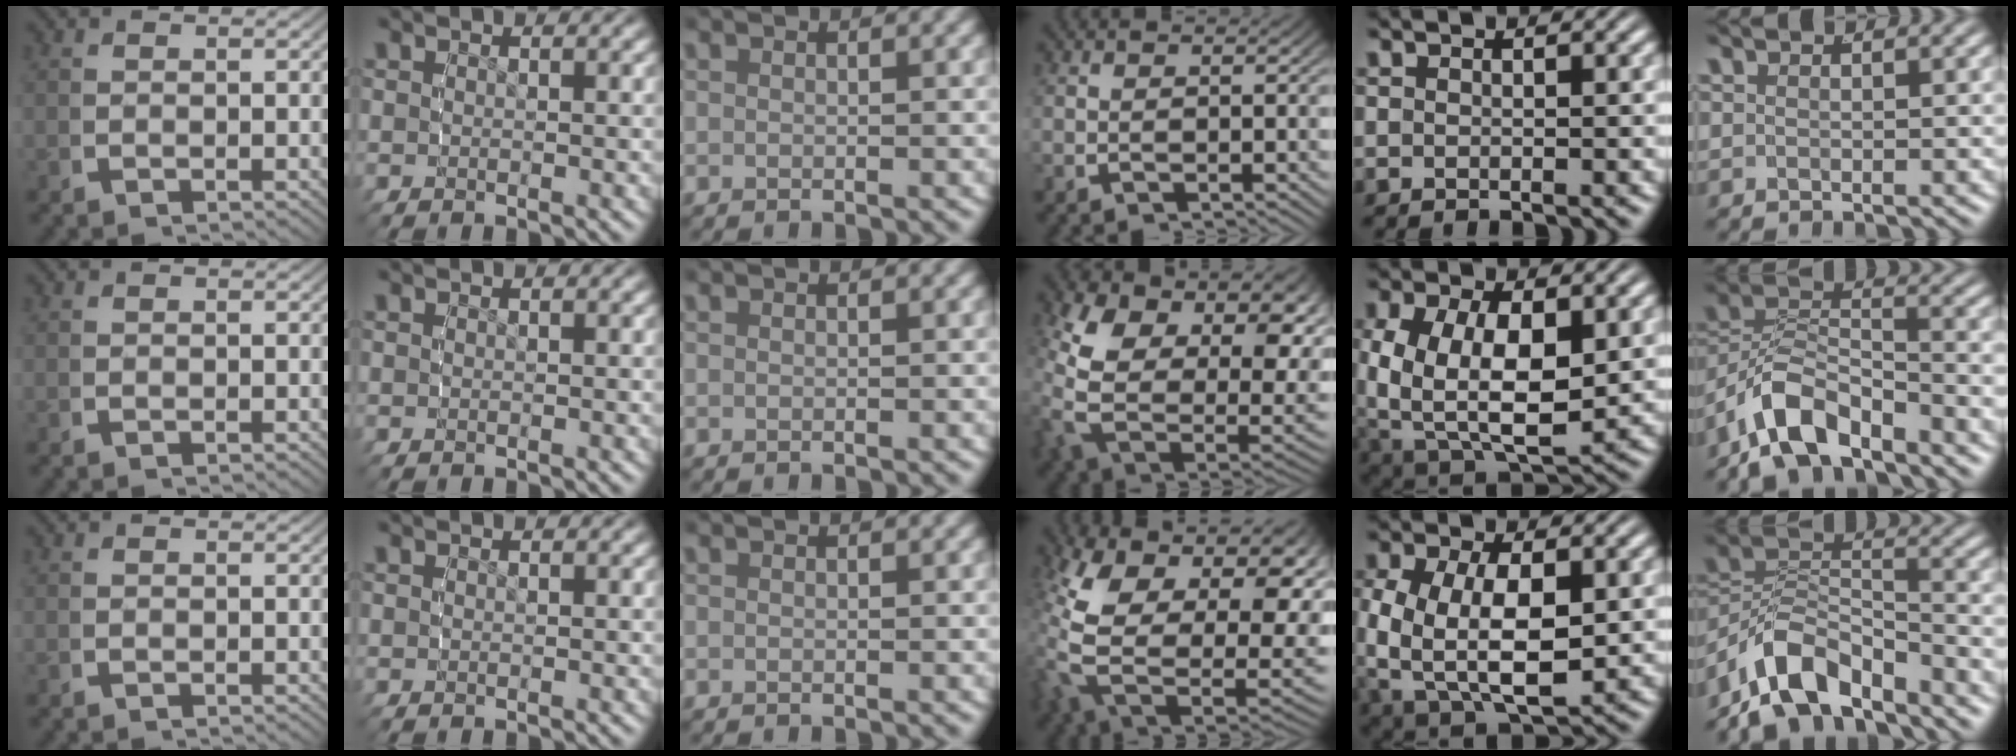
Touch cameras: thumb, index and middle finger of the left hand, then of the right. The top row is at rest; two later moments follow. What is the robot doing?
{"motion": "grasp_and_lifting", "object": "backpack"}